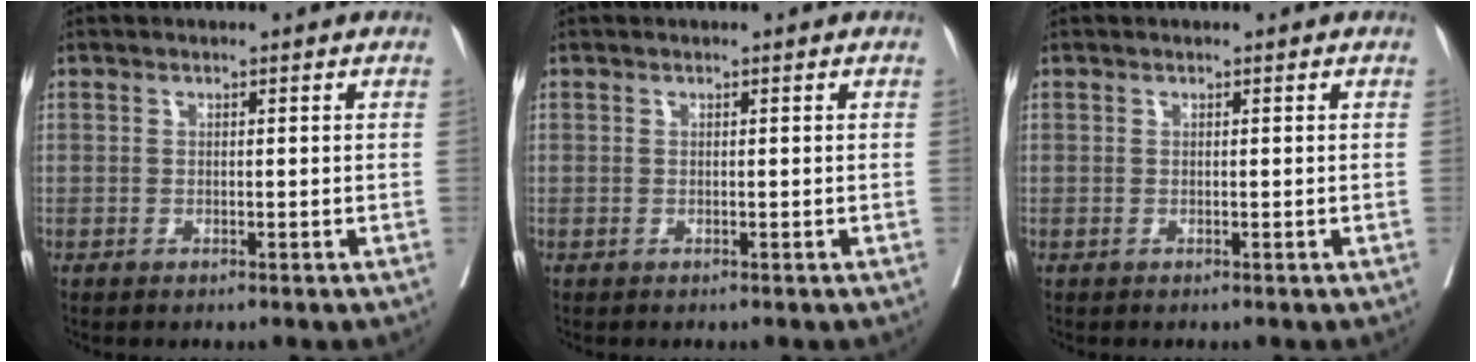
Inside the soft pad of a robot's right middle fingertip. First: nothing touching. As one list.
[{"total": 0.0}, {"total": 0.0}]